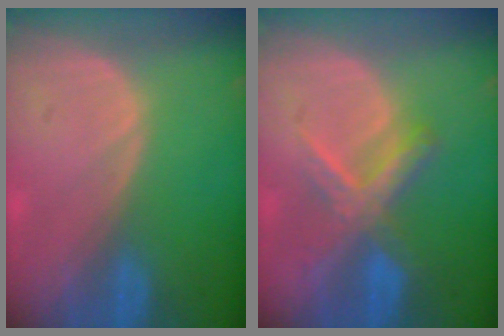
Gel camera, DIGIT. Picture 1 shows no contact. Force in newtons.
{"total": 6.6, "press": 6.3, "slide": 1.9}